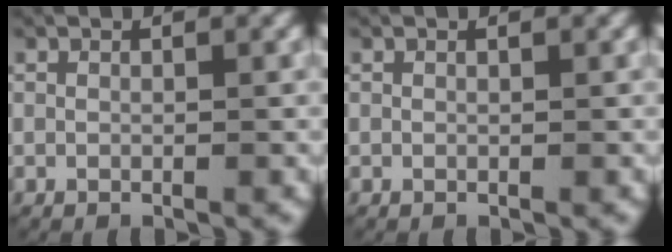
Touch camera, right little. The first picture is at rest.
{"total": 0.0}